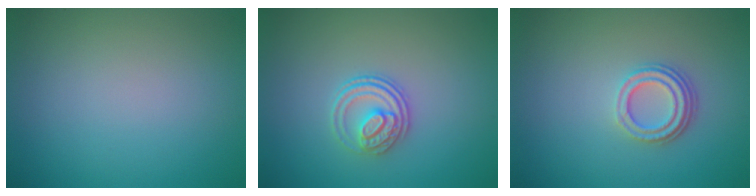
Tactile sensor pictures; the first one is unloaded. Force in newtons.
{"total": 3.0, "press": 2.6, "slide": 1.5}
{"total": 3.1, "press": 2.2, "slide": 2.2}